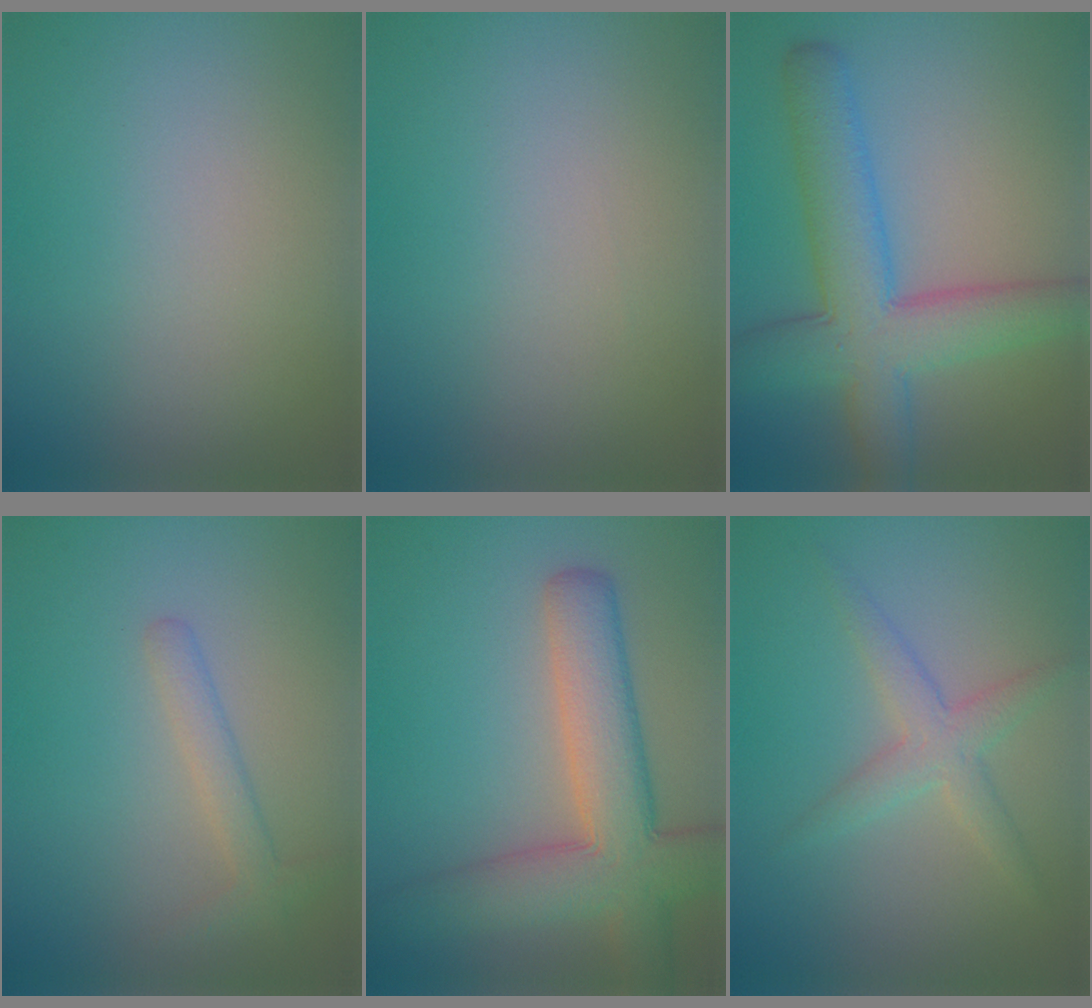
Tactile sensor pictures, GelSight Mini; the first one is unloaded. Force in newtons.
{"total": 0.0}
{"total": 7.9, "press": 7.9, "slide": 0.2}
{"total": 2.0, "press": 2.0, "slide": 0.0}
{"total": 8.3, "press": 8.3, "slide": 0.6}
{"total": 2.8, "press": 2.8, "slide": 0.0}